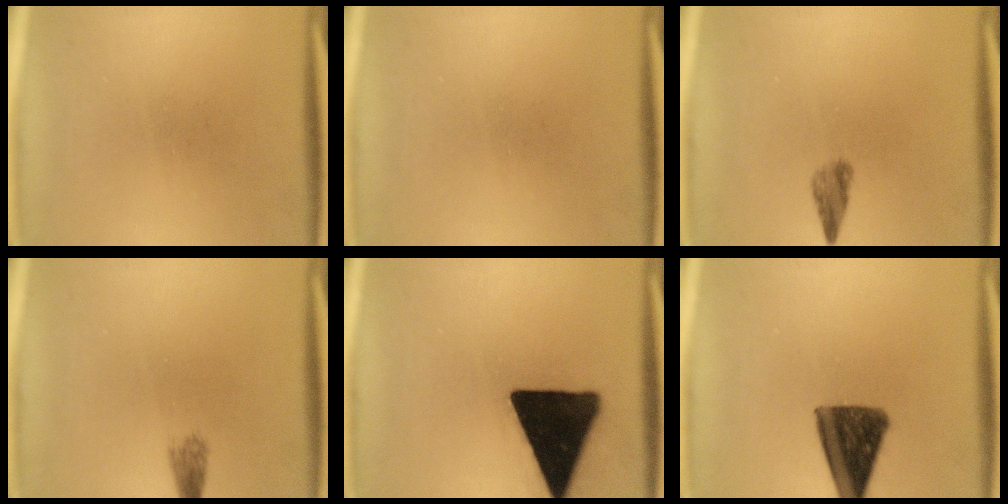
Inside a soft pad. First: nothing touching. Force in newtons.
{"total": 0.0}
{"total": 2.2}
{"total": 1.7}
{"total": 19.8}
{"total": 11.8}